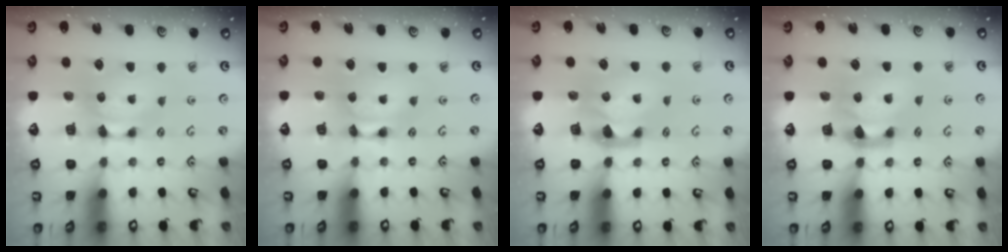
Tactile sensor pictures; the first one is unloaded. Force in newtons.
{"total": 1.6, "press": 1.6, "slide": 0.1}
{"total": 2.2, "press": 1.8, "slide": 1.2}
{"total": 2.4, "press": 2.0, "slide": 1.3}